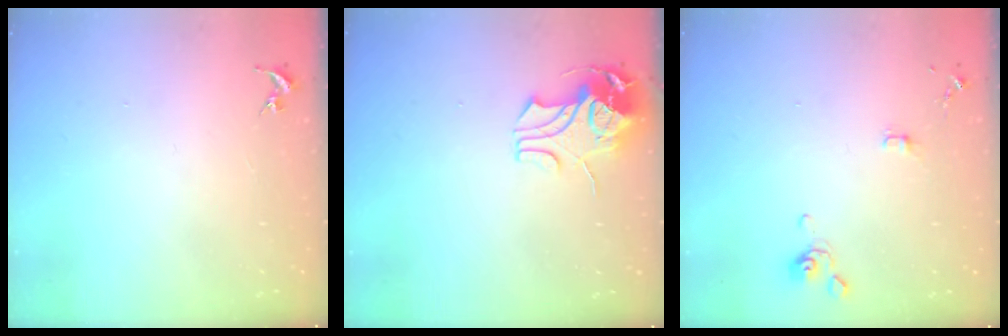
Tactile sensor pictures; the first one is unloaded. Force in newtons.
{"total": 8.8, "press": 8.7, "slide": 1.0}
{"total": 5.8, "press": 5.7, "slide": 0.8}